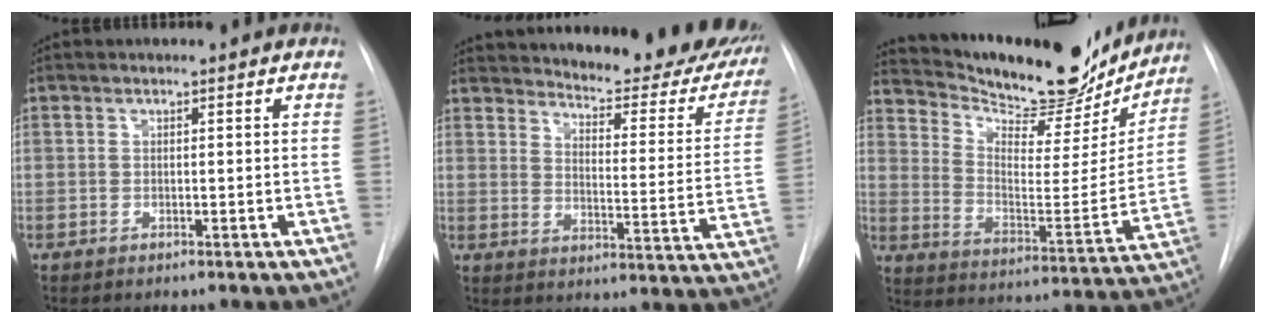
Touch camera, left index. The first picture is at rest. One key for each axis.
{"total": 29.1, "fx": 25.9, "fy": 6.9, "fz": 11.2, "tx": -0.167, "ty": -0.082, "tz": 0.306}
{"total": 24.6, "fx": 21.9, "fy": 6.2, "fz": 9.4, "tx": -0.159, "ty": -0.032, "tz": 0.310}